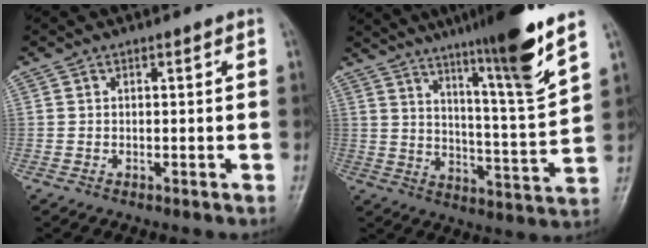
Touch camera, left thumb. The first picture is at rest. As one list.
[{"total": 16.5, "force": [11.1, -0.2, 12.2], "torque": [-0.179, -0.064, 0.177]}]